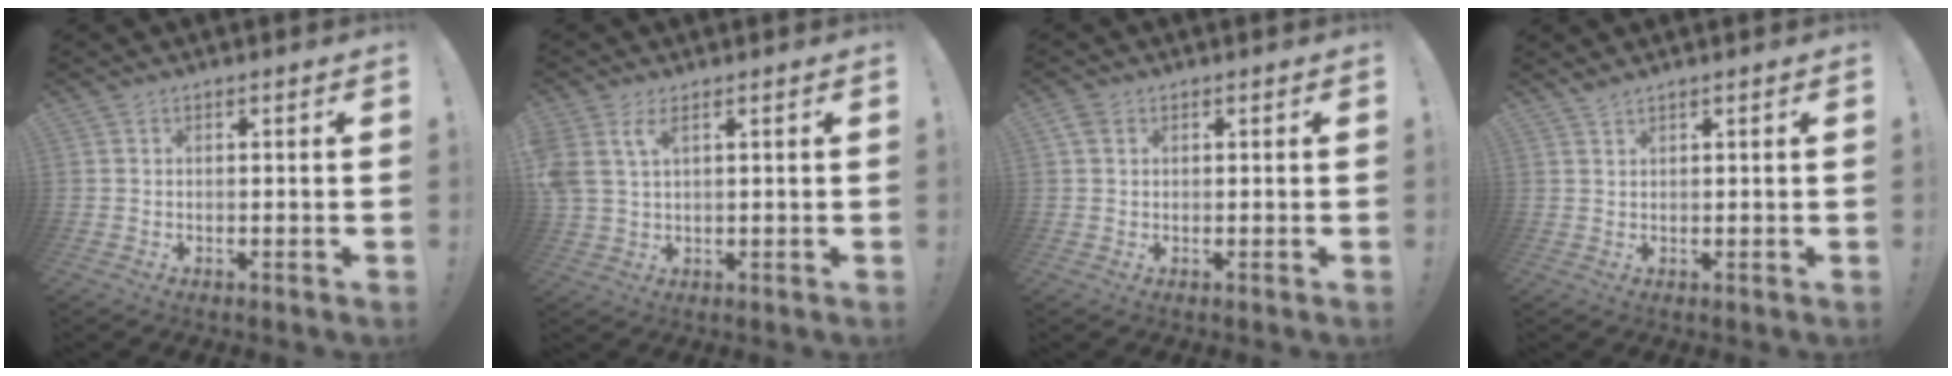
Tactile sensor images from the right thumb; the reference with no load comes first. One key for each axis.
{"total": 5.6, "fx": 2.6, "fy": 2.5, "fz": 4.2, "tx": -0.089, "ty": -0.009, "tz": 0.047}
{"total": 2.6, "fx": 1.2, "fy": 1.9, "fz": 1.3, "tx": -0.018, "ty": -0.001, "tz": 0.022}
{"total": 1.6, "fx": 1.5, "fy": 0.3, "fz": 0.7, "tx": -0.005, "ty": -0.007, "tz": 0.026}